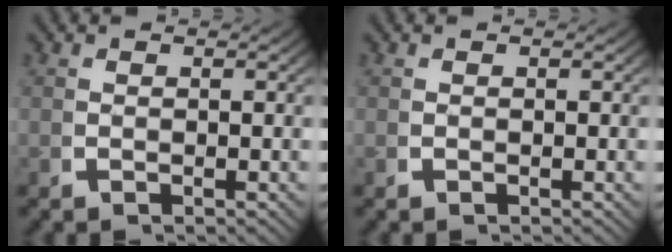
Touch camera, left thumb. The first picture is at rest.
{"total": 0.0}